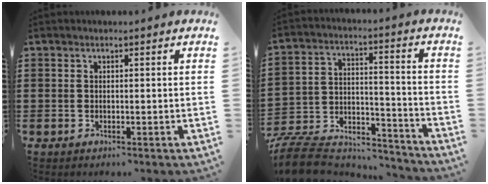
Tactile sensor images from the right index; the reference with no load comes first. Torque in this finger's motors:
{"motor_torque": [-1.24, 0.90, -0.78, -0.21]}